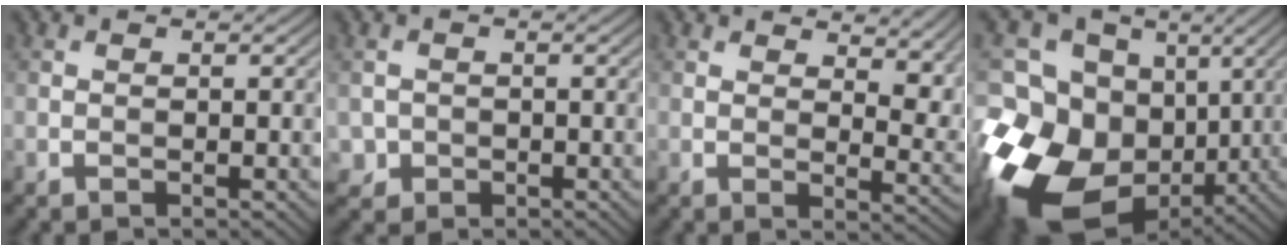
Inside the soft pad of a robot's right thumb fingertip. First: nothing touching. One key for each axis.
{"total": 1.9, "fx": -0.4, "fy": 1.8, "fz": 0.1, "tx": 0.000, "ty": -0.007, "tz": -0.010}
{"total": 8.3, "fx": 4.9, "fy": 3.8, "fz": 5.5, "tx": -0.077, "ty": -0.006, "tz": 0.084}
{"total": 19.8, "fx": -5.6, "fy": 15.4, "fz": 11.1, "tx": -0.270, "ty": -0.032, "tz": -0.082}